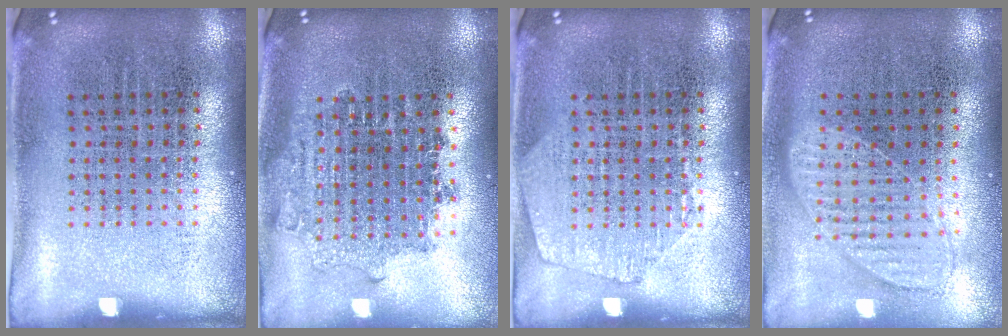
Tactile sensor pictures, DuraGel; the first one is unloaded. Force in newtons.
{"total": 1.7, "press": 1.4, "slide": 1.0}
{"total": 1.2, "press": 1.2, "slide": 0.2}
{"total": 1.0, "press": 1.0, "slide": 0.1}